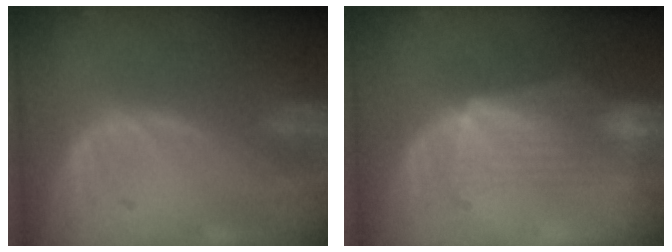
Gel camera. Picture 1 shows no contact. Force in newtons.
{"total": 7.3, "press": 7.0, "slide": 2.1}